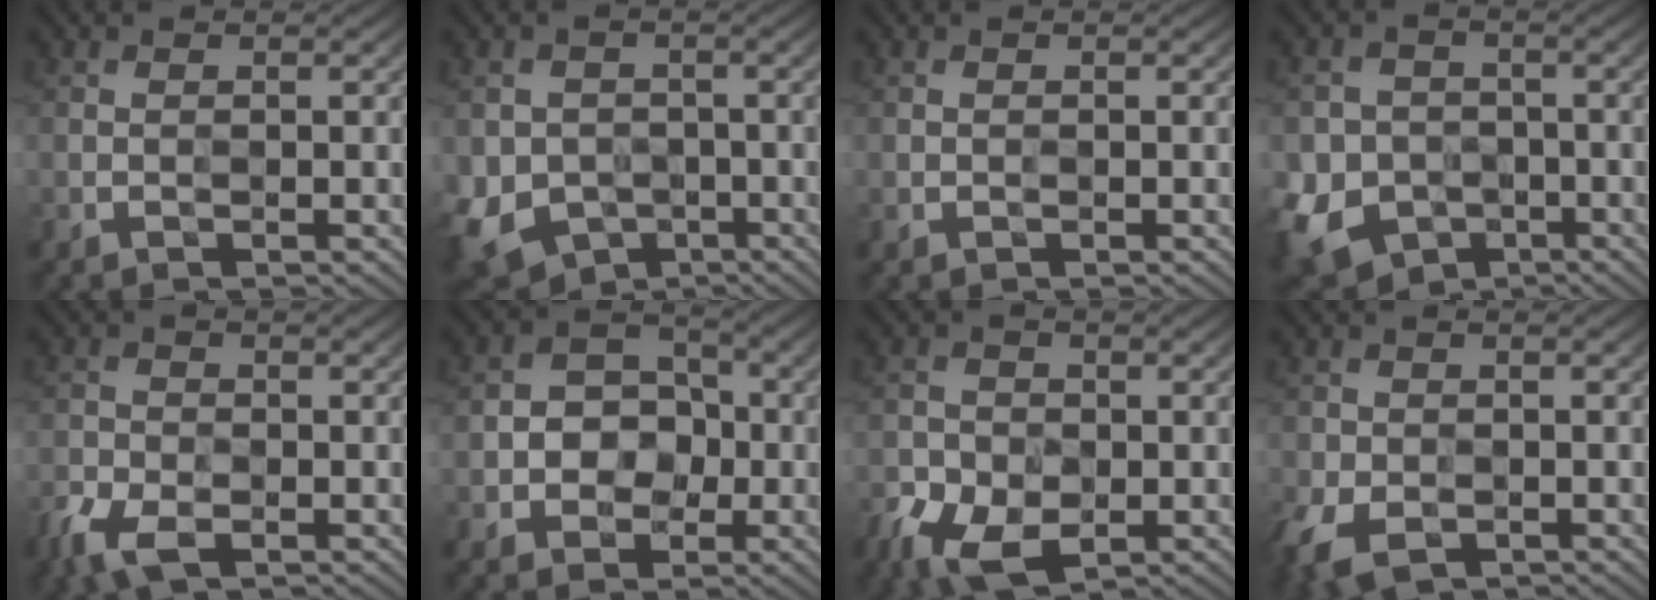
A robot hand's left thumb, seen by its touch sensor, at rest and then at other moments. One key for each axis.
{"total": 6.5, "fx": -2.3, "fy": 5.6, "fz": 2.3, "tx": -0.063, "ty": -0.018, "tz": -0.041}
{"total": 0.5, "fx": 0.0, "fy": 0.5, "fz": 0.1, "tx": -0.003, "ty": -0.004, "tz": 0.001}
{"total": 9.8, "fx": -4.1, "fy": 8.5, "fz": 2.6, "tx": -0.081, "ty": -0.044, "tz": -0.091}
{"total": 5.0, "fx": -3.1, "fy": 2.6, "fz": 2.9, "tx": -0.073, "ty": -0.012, "tz": -0.065}
{"total": 5.0, "fx": -1.3, "fy": 4.3, "fz": 2.3, "tx": -0.031, "ty": 0.005, "tz": -0.034}
{"total": 6.1, "fx": -3.3, "fy": 3.8, "fz": 3.5, "tx": -0.080, "ty": -0.011, "tz": -0.062}
{"total": 4.5, "fx": -2.4, "fy": 3.1, "fz": 2.2, "tx": -0.060, "ty": -0.018, "tz": -0.046}